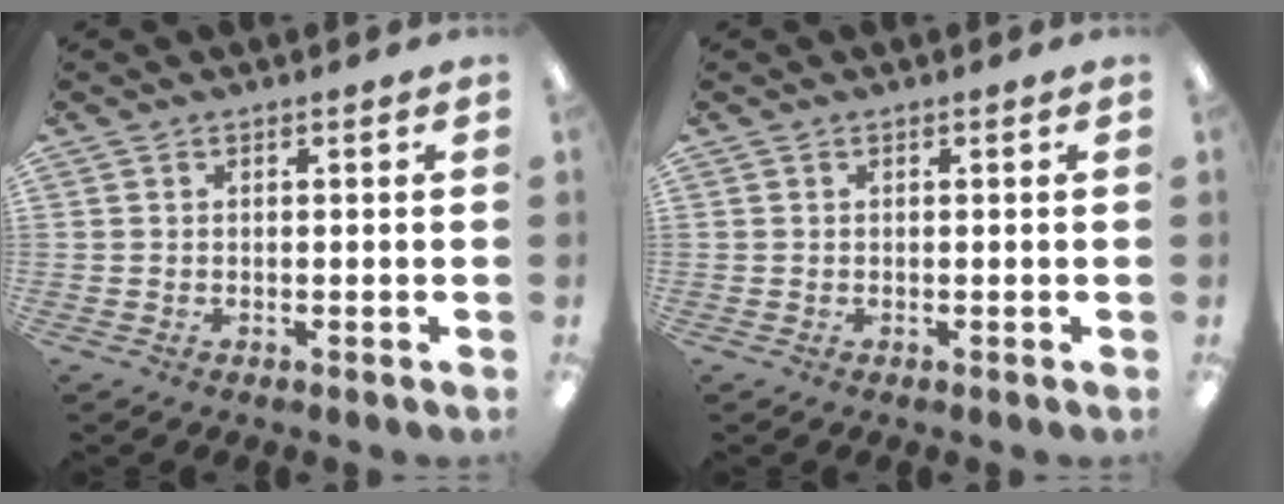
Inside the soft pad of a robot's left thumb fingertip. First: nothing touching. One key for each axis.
{"total": 0.0}